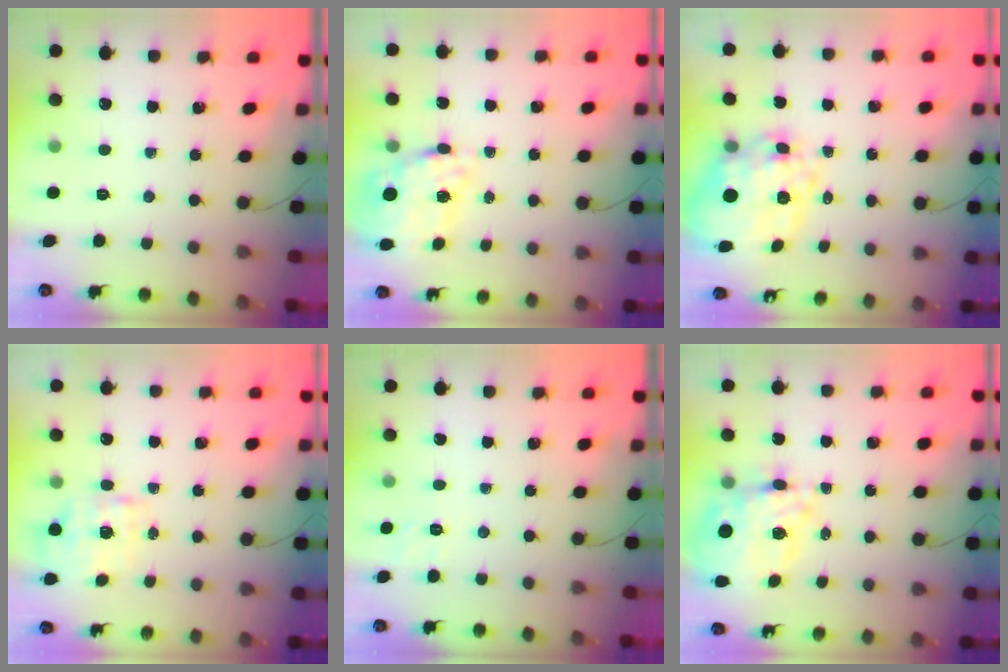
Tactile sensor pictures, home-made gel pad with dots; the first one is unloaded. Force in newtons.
{"total": 17.7, "press": 17.3, "slide": 3.8}
{"total": 17.4, "press": 16.9, "slide": 4.0}
{"total": 1.9, "press": 1.8, "slide": 0.5}
{"total": 1.9, "press": 0.8, "slide": 1.7}
{"total": 14.0, "press": 13.2, "slide": 4.7}